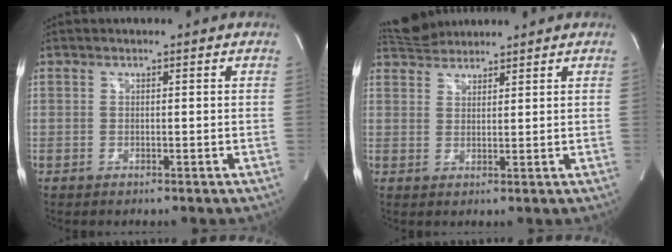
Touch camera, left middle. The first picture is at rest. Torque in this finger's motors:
{"motor_torque": [0.28, -0.31, -0.06, -0.01]}